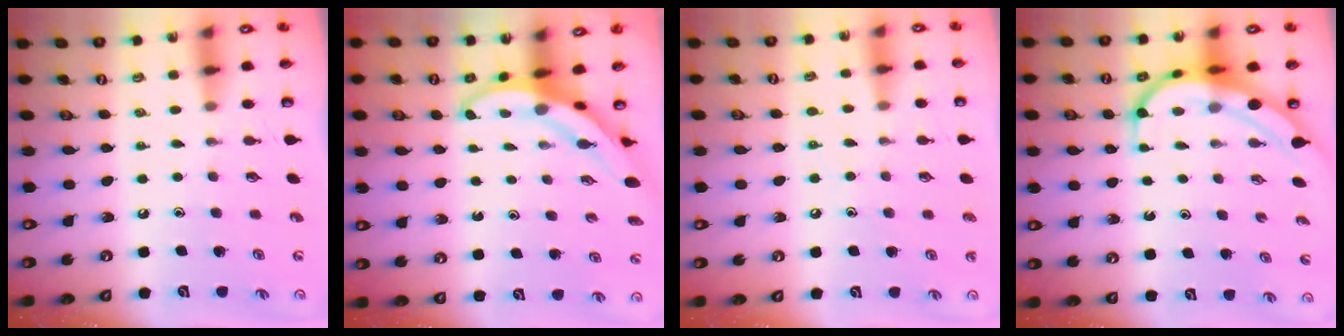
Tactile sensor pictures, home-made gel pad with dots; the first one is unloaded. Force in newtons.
{"total": 3.5, "press": 3.5, "slide": 0.1}
{"total": 5.7, "press": 5.7, "slide": 0.7}
{"total": 7.0, "press": 6.9, "slide": 0.8}